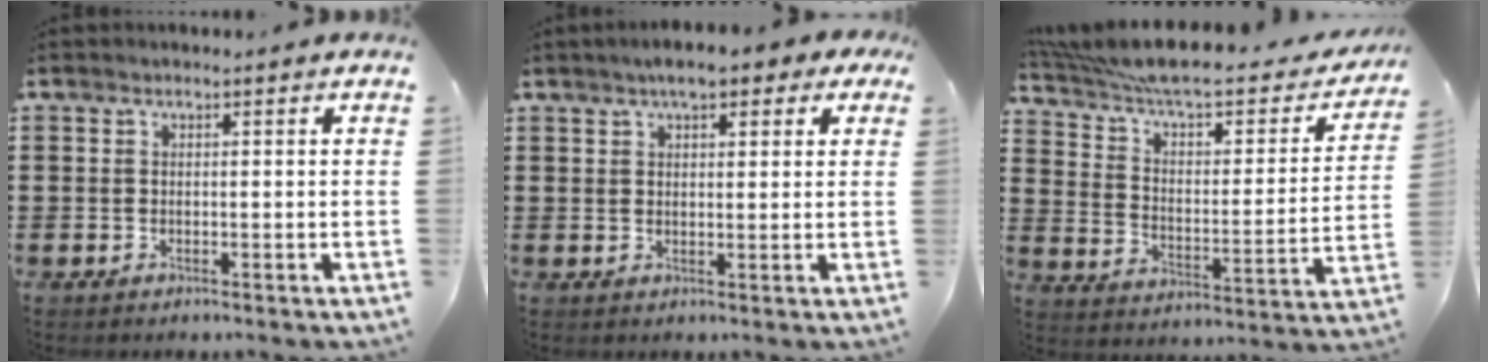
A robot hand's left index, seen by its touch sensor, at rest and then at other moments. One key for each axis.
{"total": 4.6, "fx": 3.2, "fy": 1.6, "fz": 2.9, "tx": -0.057, "ty": 0.006, "tz": 0.054}
{"total": 7.4, "fx": 6.1, "fy": 1.4, "fz": 4.0, "tx": -0.106, "ty": -0.051, "tz": 0.102}